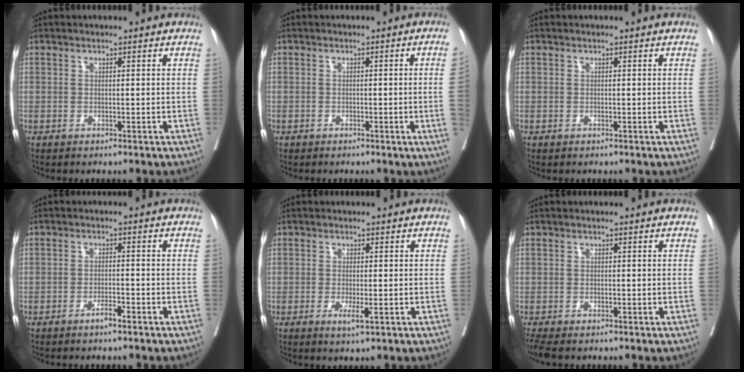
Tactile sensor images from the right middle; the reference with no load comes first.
{"total": 2.7, "force": [-0.6, -0.9, 2.5], "torque": [-0.031, 0.000, -0.008]}
{"total": 0.0}
{"total": 2.1, "force": [-1.6, 0.1, 1.3], "torque": [-0.023, 0.000, -0.026]}
{"total": 2.3, "force": [-0.9, 0.2, 2.1], "torque": [-0.032, -0.006, -0.014]}
{"total": 2.8, "force": [-2.4, 0.5, 1.4], "torque": [-0.031, -0.012, -0.043]}